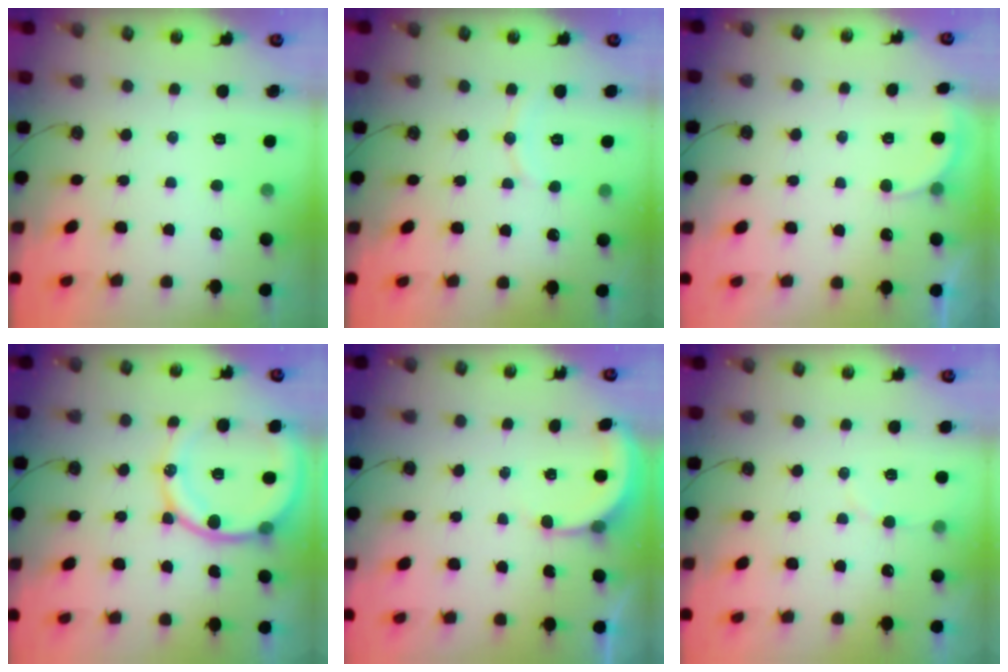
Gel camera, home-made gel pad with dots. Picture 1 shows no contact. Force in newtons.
{"total": 5.8, "press": 5.8, "slide": 0.6}
{"total": 2.1, "press": 2.0, "slide": 0.6}
{"total": 14.8, "press": 14.6, "slide": 2.0}
{"total": 2.5, "press": 2.5, "slide": 0.4}
{"total": 3.0, "press": 3.0, "slide": 0.2}